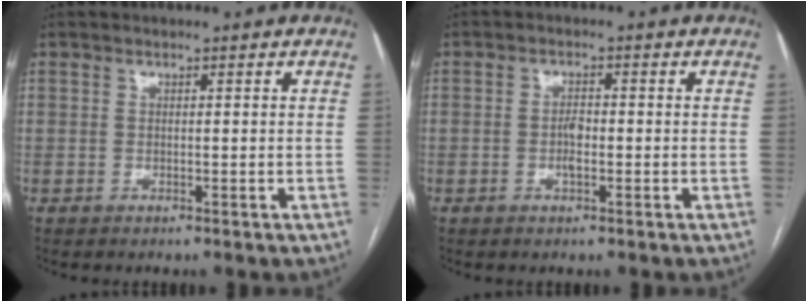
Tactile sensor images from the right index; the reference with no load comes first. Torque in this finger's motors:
{"motor_torque": [0.79, 0.01, 0.13, 0.06]}